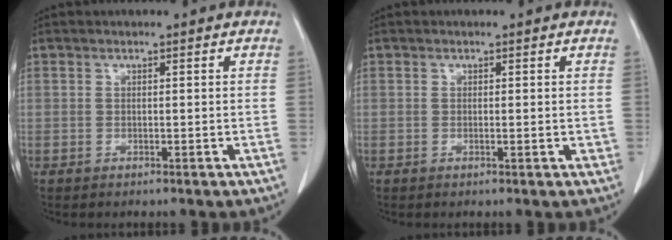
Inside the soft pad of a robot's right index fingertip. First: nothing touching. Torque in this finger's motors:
{"motor_torque": [-0.12, 0.11, -0.03, -0.01]}